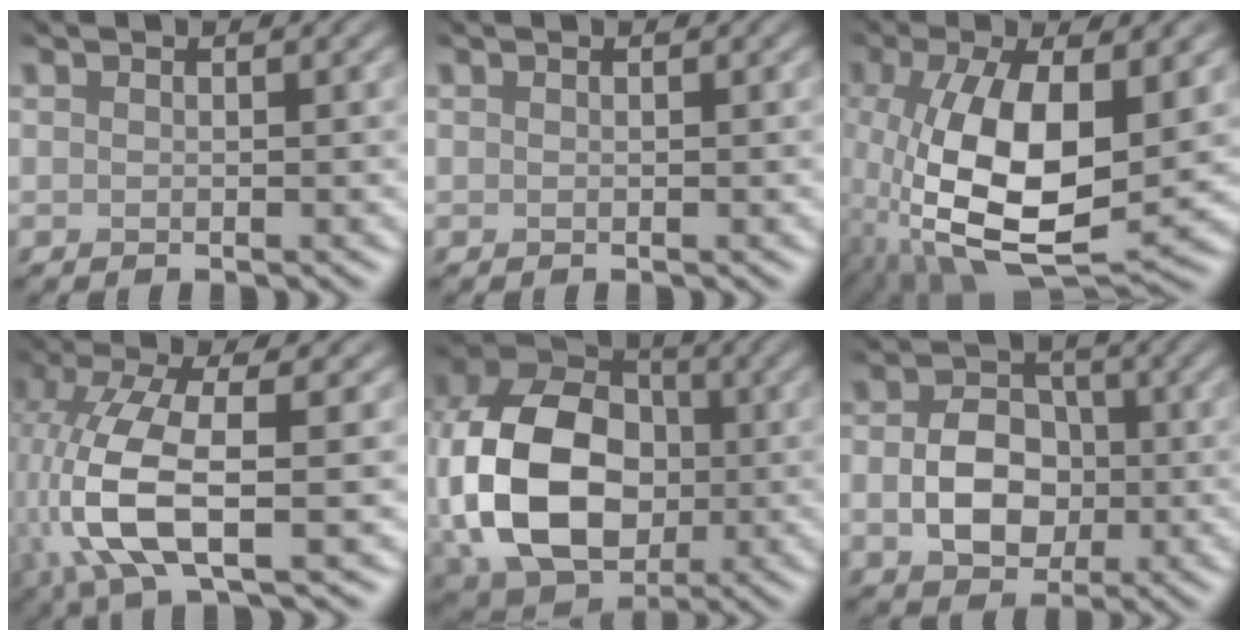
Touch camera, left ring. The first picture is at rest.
{"total": 0.0}
{"total": 10.9, "force": [-1.9, 4.5, 9.7], "torque": [-0.192, -0.014, -0.030]}
{"total": 8.0, "force": [-2.4, 3.0, 7.0], "torque": [-0.171, -0.004, -0.046]}
{"total": 14.1, "force": [-2.2, 10.5, 9.1], "torque": [-0.209, -0.007, -0.038]}
{"total": 5.1, "force": [-1.8, 3.8, 2.8], "torque": [-0.053, -0.006, -0.028]}